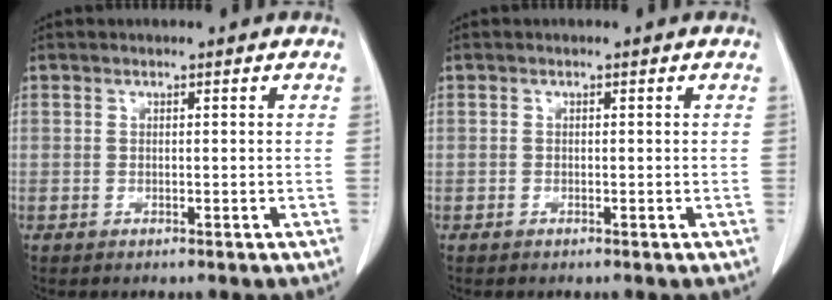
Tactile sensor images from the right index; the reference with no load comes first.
{"total": 0.0}